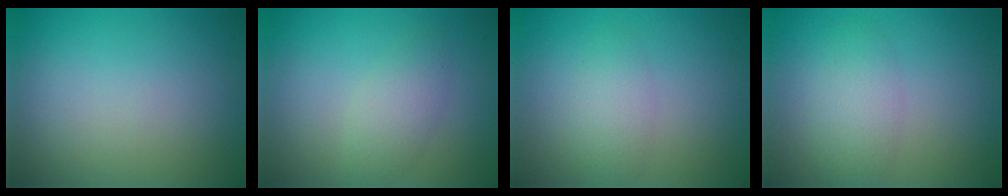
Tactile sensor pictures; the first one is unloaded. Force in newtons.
{"total": 2.4, "press": 2.4, "slide": 0.1}
{"total": 2.2, "press": 2.2, "slide": 0.0}
{"total": 2.7, "press": 2.7, "slide": 0.2}